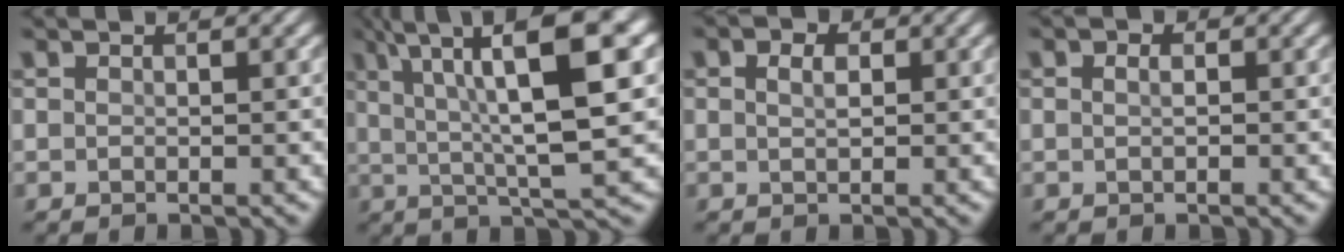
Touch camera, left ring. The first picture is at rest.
{"total": 12.1, "force": [4.4, 2.7, 10.9], "torque": [-0.166, 0.021, 0.069]}
{"total": 2.9, "force": [1.3, 1.8, 1.9], "torque": [-0.020, 0.013, -0.006]}
{"total": 2.0, "force": [0.8, 1.2, 1.4], "torque": [-0.010, 0.008, -0.013]}